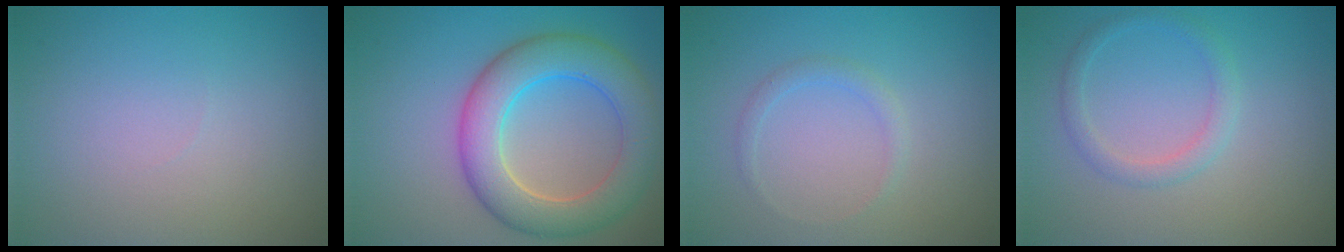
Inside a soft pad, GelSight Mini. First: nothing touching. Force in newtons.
{"total": 7.2, "press": 7.2, "slide": 0.4}
{"total": 1.1, "press": 1.1, "slide": 0.1}
{"total": 1.9, "press": 1.8, "slide": 0.1}